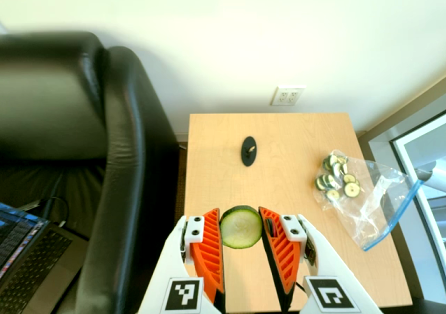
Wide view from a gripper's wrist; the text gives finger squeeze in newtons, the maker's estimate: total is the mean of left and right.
{"total": 8.9, "left": 9.3, "right": 8.5}